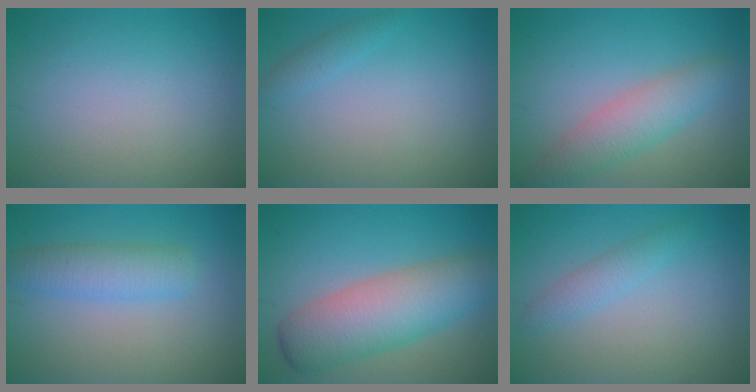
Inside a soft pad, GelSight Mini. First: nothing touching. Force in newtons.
{"total": 1.2, "press": 1.2, "slide": 0.1}
{"total": 4.0, "press": 4.0, "slide": 0.1}
{"total": 3.5, "press": 3.5, "slide": 0.2}
{"total": 7.6, "press": 7.6, "slide": 0.2}
{"total": 1.7, "press": 1.7, "slide": 0.1}